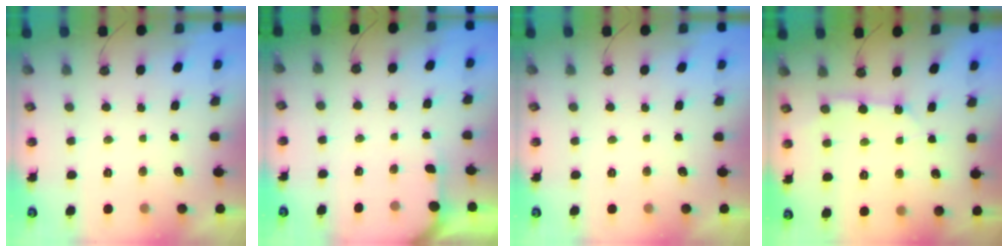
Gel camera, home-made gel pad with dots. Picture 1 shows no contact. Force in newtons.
{"total": 2.5, "press": 2.5, "slide": 0.2}
{"total": 0.0}
{"total": 3.1, "press": 3.1, "slide": 0.2}